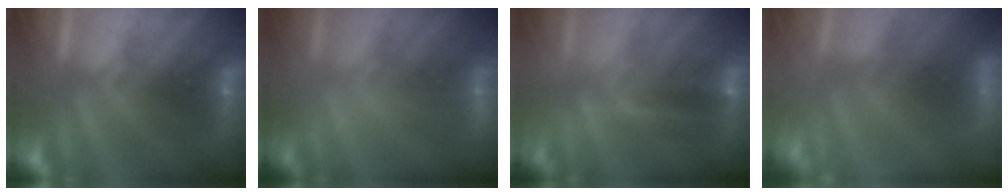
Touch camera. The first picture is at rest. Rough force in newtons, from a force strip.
{"total": 2.2}
{"total": 2.4}
{"total": 7.5}